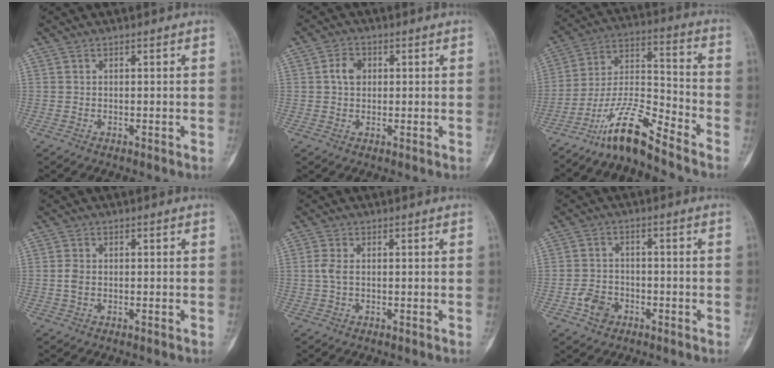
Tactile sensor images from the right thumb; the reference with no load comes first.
{"total": 3.6, "force": [0.6, 2.8, 2.2], "torque": [-0.032, 0.006, 0.007]}
{"total": 12.0, "force": [-9.8, 1.5, 6.8], "torque": [-0.136, 0.084, -0.189]}
{"total": 1.9, "force": [-0.3, 1.2, 1.4], "torque": [-0.037, 0.005, -0.009]}
{"total": 2.1, "force": [0.0, 1.1, 1.8], "torque": [-0.048, 0.002, -0.003]}
{"total": 4.9, "force": [-2.3, 3.8, 2.0], "torque": [-0.024, 0.018, -0.039]}